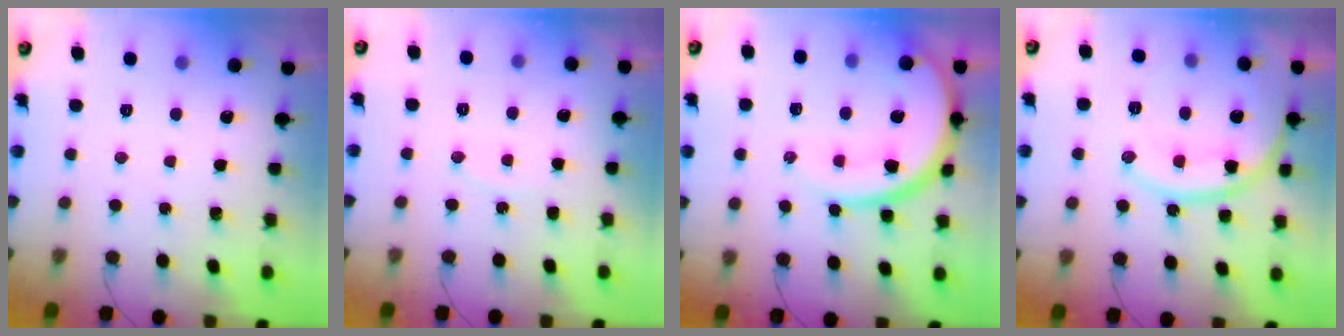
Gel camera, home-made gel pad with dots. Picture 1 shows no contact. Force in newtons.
{"total": 5.6, "press": 5.6, "slide": 0.5}
{"total": 13.9, "press": 13.8, "slide": 1.4}
{"total": 16.8, "press": 16.7, "slide": 2.1}